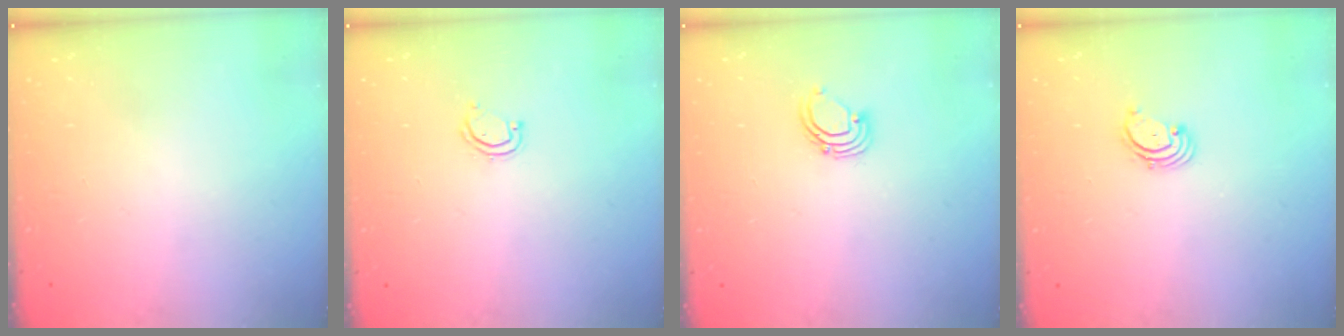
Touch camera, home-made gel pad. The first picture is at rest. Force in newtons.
{"total": 4.3, "press": 4.3, "slide": 0.4}
{"total": 2.6, "press": 2.6, "slide": 0.2}
{"total": 1.7, "press": 1.6, "slide": 0.2}